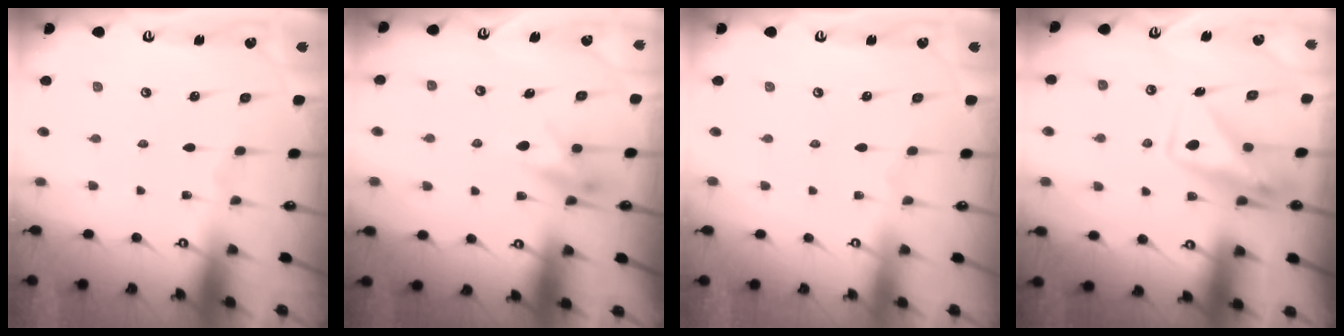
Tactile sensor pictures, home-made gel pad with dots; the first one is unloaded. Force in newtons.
{"total": 6.5, "press": 6.5, "slide": 0.6}
{"total": 3.9, "press": 3.9, "slide": 0.1}
{"total": 9.7, "press": 9.7, "slide": 0.7}